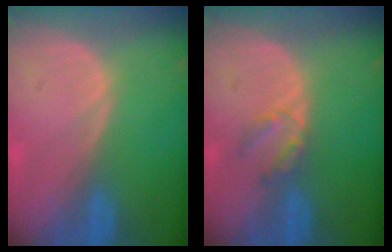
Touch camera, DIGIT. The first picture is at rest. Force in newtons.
{"total": 2.8, "press": 2.8, "slide": 0.3}